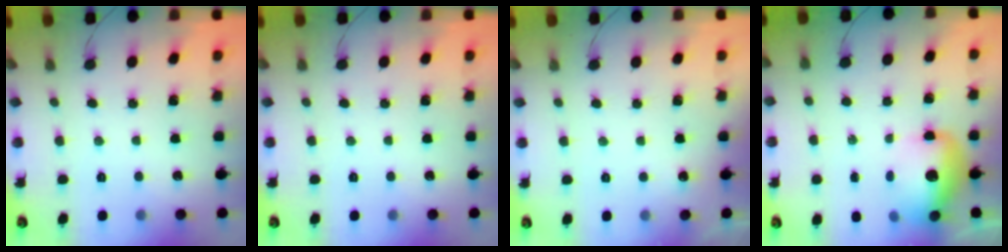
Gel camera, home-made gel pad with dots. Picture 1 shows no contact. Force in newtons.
{"total": 0.0}
{"total": 2.8, "press": 2.6, "slide": 1.2}
{"total": 13.1, "press": 12.8, "slide": 2.8}